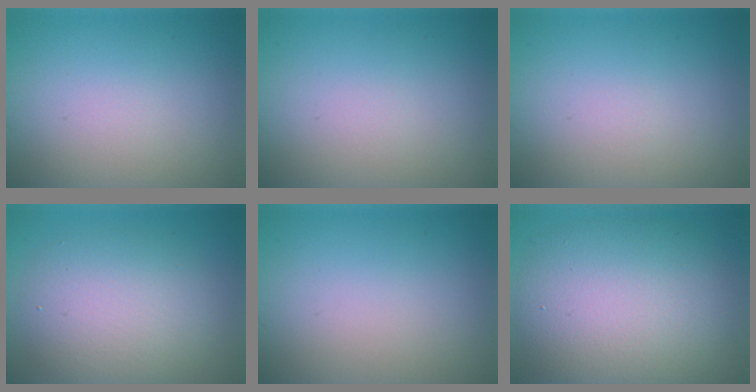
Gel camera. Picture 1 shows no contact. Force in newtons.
{"total": 0.0}
{"total": 0.0}
{"total": 6.0, "press": 6.0, "slide": 0.3}
{"total": 0.0}
{"total": 10.1, "press": 10.0, "slide": 0.6}